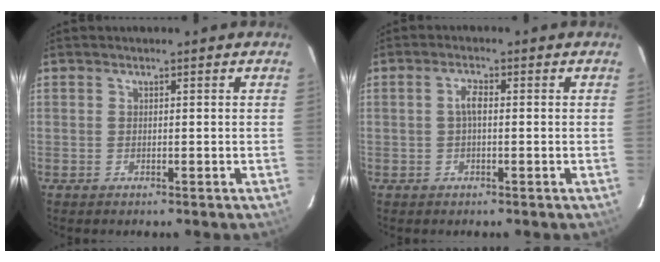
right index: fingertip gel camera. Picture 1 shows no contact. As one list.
[{"total": 2.1, "force": [-0.1, 0.7, 2.0], "torque": [-0.041, 0.007, -0.002]}]